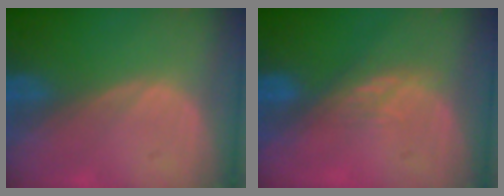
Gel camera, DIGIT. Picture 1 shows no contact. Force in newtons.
{"total": 3.0, "press": 2.6, "slide": 1.5}